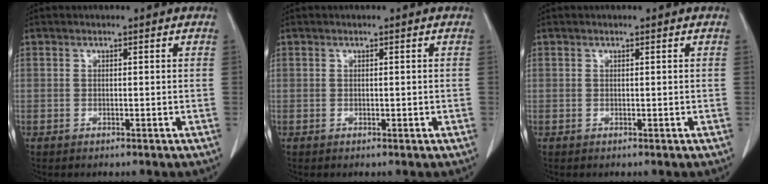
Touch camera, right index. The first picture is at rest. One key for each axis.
{"total": 0.0}
{"total": 0.0}